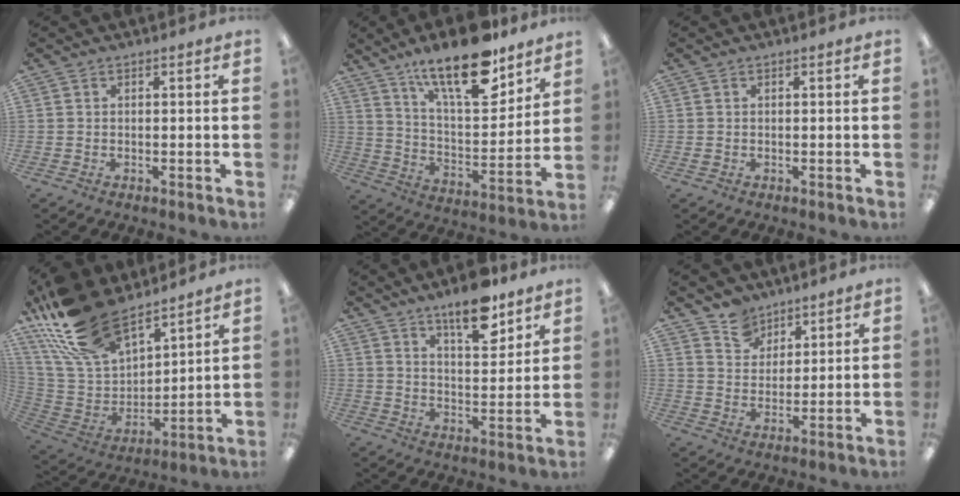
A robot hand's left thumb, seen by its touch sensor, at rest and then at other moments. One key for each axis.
{"total": 20.7, "fx": 14.5, "fy": 7.1, "fz": 12.9, "tx": -0.207, "ty": -0.087, "tz": 0.240}
{"total": 0.5, "fx": 0.1, "fy": 0.4, "fz": 0.3, "tx": -0.006, "ty": 0.004, "tz": 0.002}
{"total": 23.0, "fx": 17.1, "fy": 10.8, "fz": 11.0, "tx": -0.239, "ty": -0.090, "tz": 0.318}
{"total": 11.4, "fx": 8.4, "fy": 3.8, "fz": 6.7, "tx": -0.093, "ty": -0.046, "tz": 0.142}
{"total": 7.6, "fx": 6.1, "fy": 4.5, "fz": 0.5, "tx": -0.015, "ty": -0.038, "tz": 0.117}